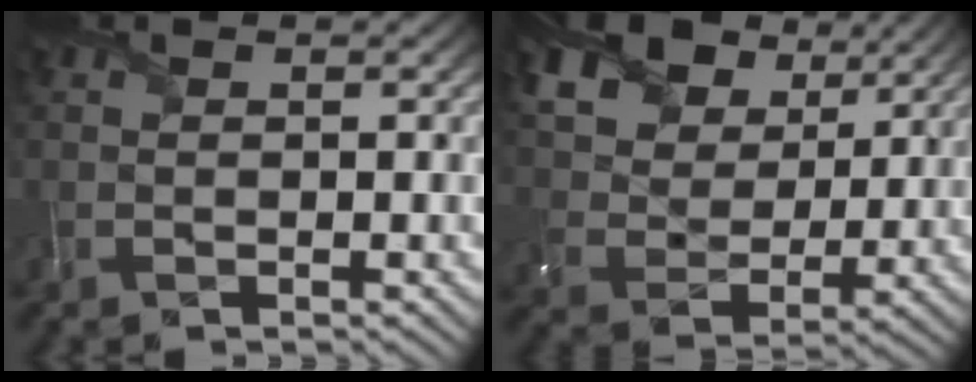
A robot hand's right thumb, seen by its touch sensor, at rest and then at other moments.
{"total": 15.9, "force": [9.3, 10.2, 7.9], "torque": [-0.214, 0.020, 0.192]}